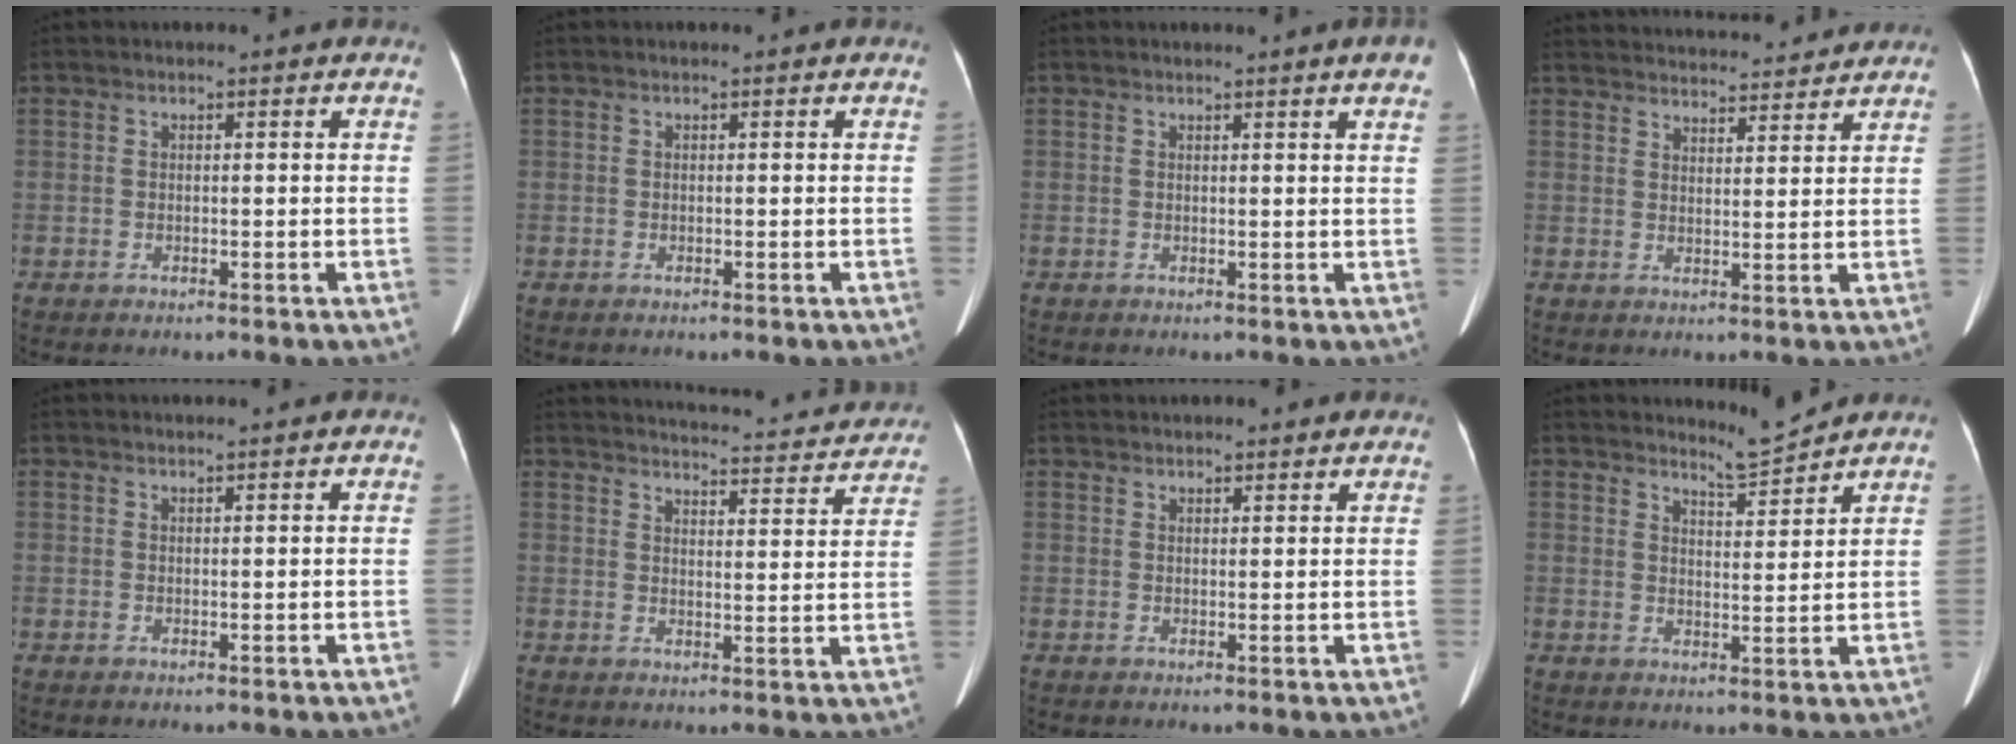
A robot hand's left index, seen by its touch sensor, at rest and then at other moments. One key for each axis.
{"total": 0.0}
{"total": 3.8, "fx": 2.7, "fy": -0.2, "fz": 2.7, "tx": -0.029, "ty": -0.010, "tz": 0.020}
{"total": 16.5, "fx": 15.9, "fy": 2.1, "fz": 4.0, "tx": -0.057, "ty": 0.017, "tz": 0.218}
{"total": 2.3, "fx": 2.2, "fy": -0.1, "fz": 0.8, "tx": -0.009, "ty": 0.002, "tz": 0.027}
{"total": 21.7, "fx": 20.7, "fy": 3.0, "fz": 5.7, "tx": -0.074, "ty": -0.040, "tz": 0.245}
{"total": 8.0, "fx": 7.4, "fy": 1.3, "fz": 2.7, "tx": -0.027, "ty": 0.024, "tz": 0.088}
{"total": 3.6, "fx": 3.4, "fy": -1.1, "fz": -0.3, "tx": -0.003, "ty": -0.029, "tz": 0.062}